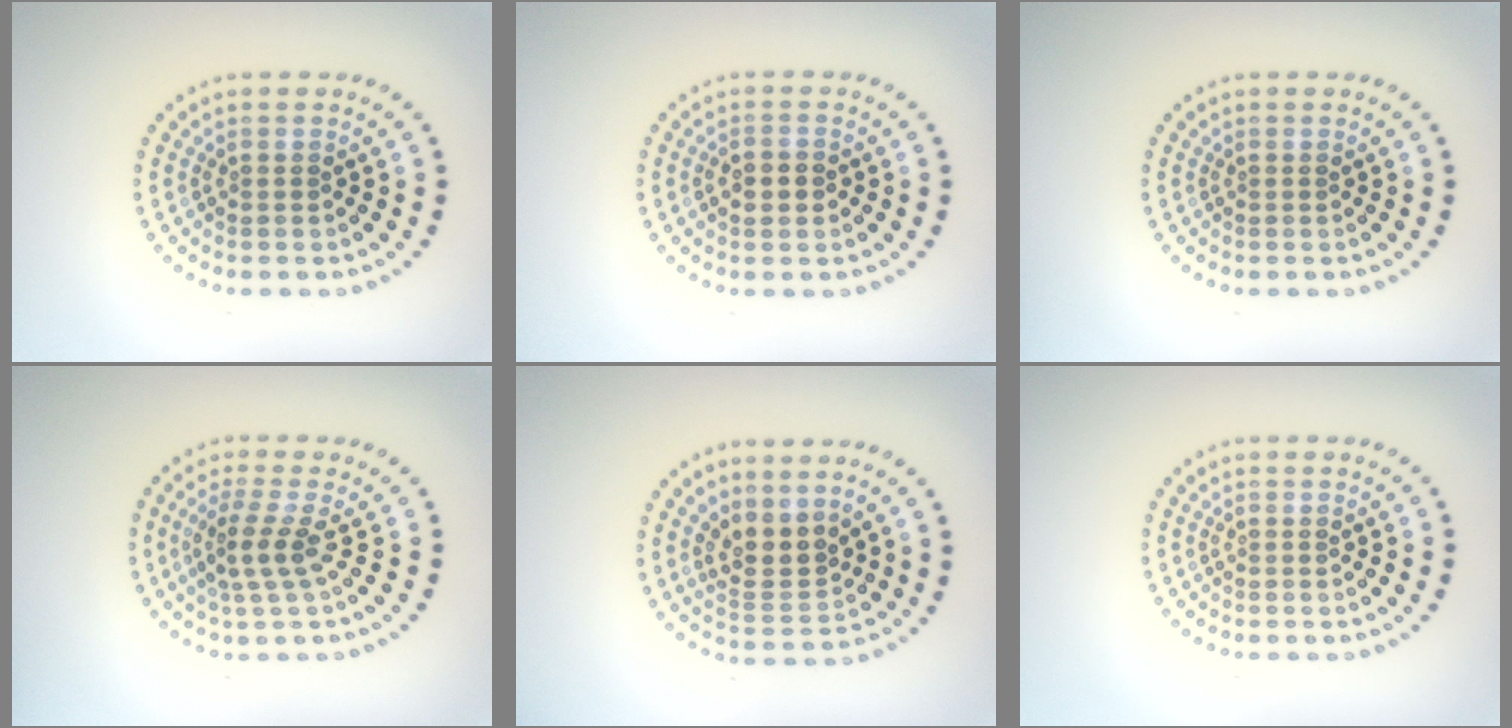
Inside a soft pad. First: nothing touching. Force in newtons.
{"total": 1.7, "press": 1.7, "slide": 0.3}
{"total": 0.0}
{"total": 2.6, "press": 1.9, "slide": 1.7}
{"total": 3.0, "press": 2.4, "slide": 1.7}
{"total": 0.0}